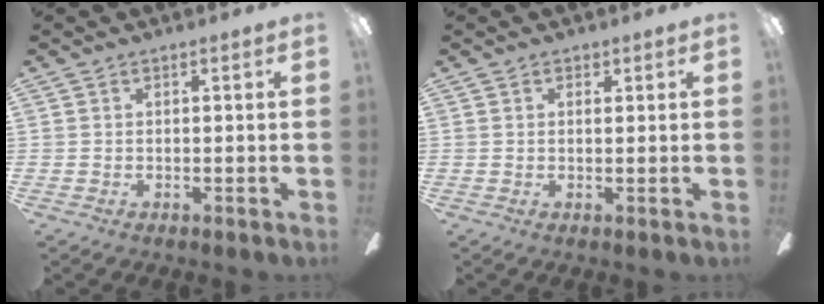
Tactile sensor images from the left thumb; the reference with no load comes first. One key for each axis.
{"total": 1.2, "fx": 0.7, "fy": 0.8, "fz": 0.5, "tx": 0.004, "ty": -0.005, "tz": 0.009}